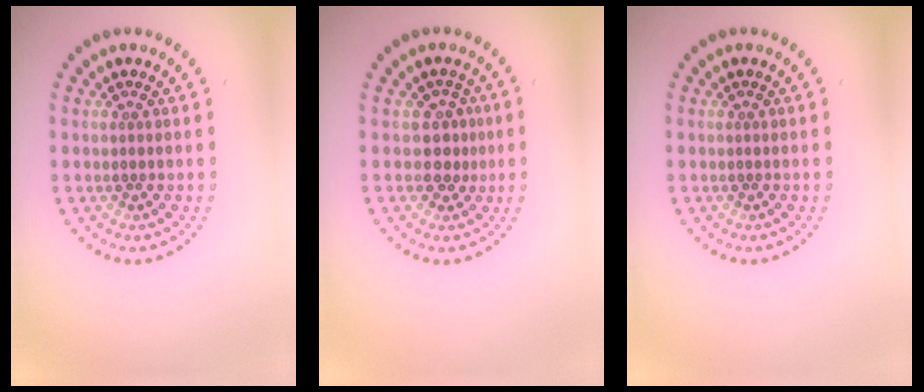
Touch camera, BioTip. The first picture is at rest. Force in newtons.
{"total": 2.0, "press": 1.6, "slide": 1.2}
{"total": 0.0}